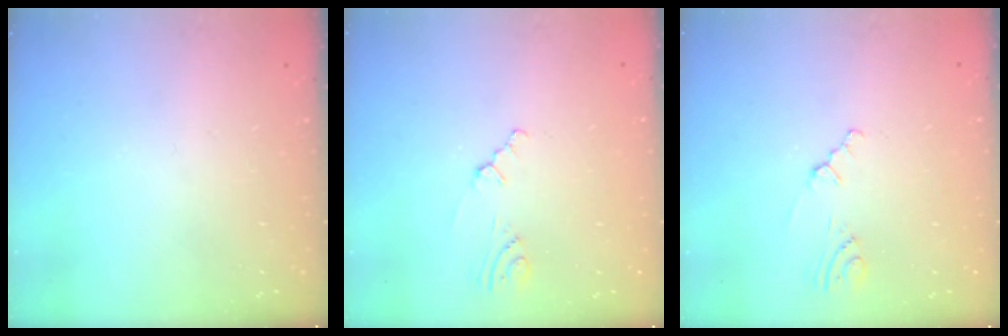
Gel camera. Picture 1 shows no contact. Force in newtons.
{"total": 1.3, "press": 1.2, "slide": 0.4}
{"total": 1.3, "press": 1.2, "slide": 0.4}